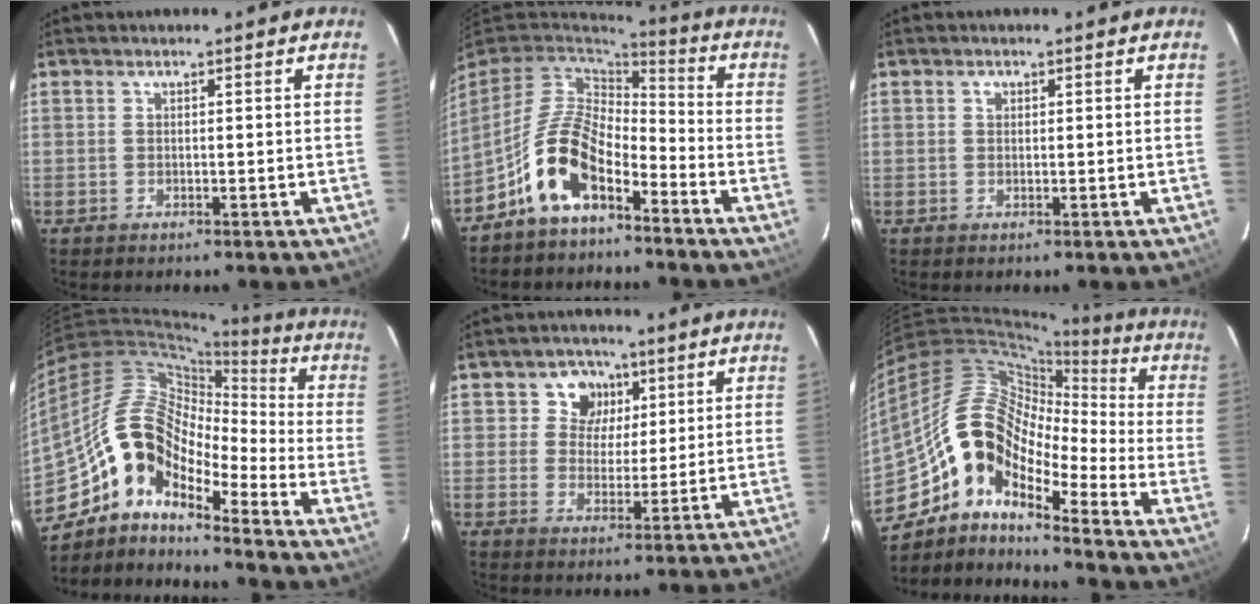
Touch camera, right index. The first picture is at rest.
{"total": 11.8, "force": [-6.6, 5.8, 7.8], "torque": [-0.162, 0.012, -0.127]}
{"total": 0.8, "force": [0.3, 0.7, 0.3], "torque": [-0.004, 0.004, 0.004]}
{"total": 14.8, "force": [-9.4, 7.1, 8.9], "torque": [-0.148, 0.010, -0.195]}
{"total": 6.4, "force": [2.3, 5.8, 1.5], "torque": [-0.019, 0.003, 0.035]}
{"total": 14.9, "force": [-8.2, 7.5, 9.9], "torque": [-0.163, 0.007, -0.172]}